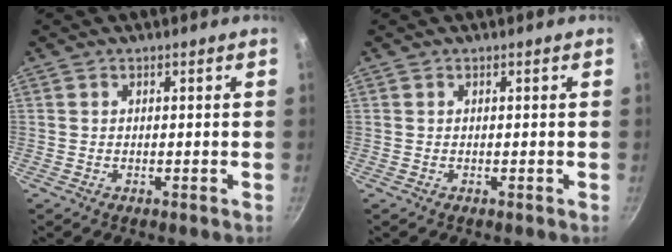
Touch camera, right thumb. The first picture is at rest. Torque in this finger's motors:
{"motor_torque": [-0.02, 0.00, 0.11, 0.11, 0.00]}